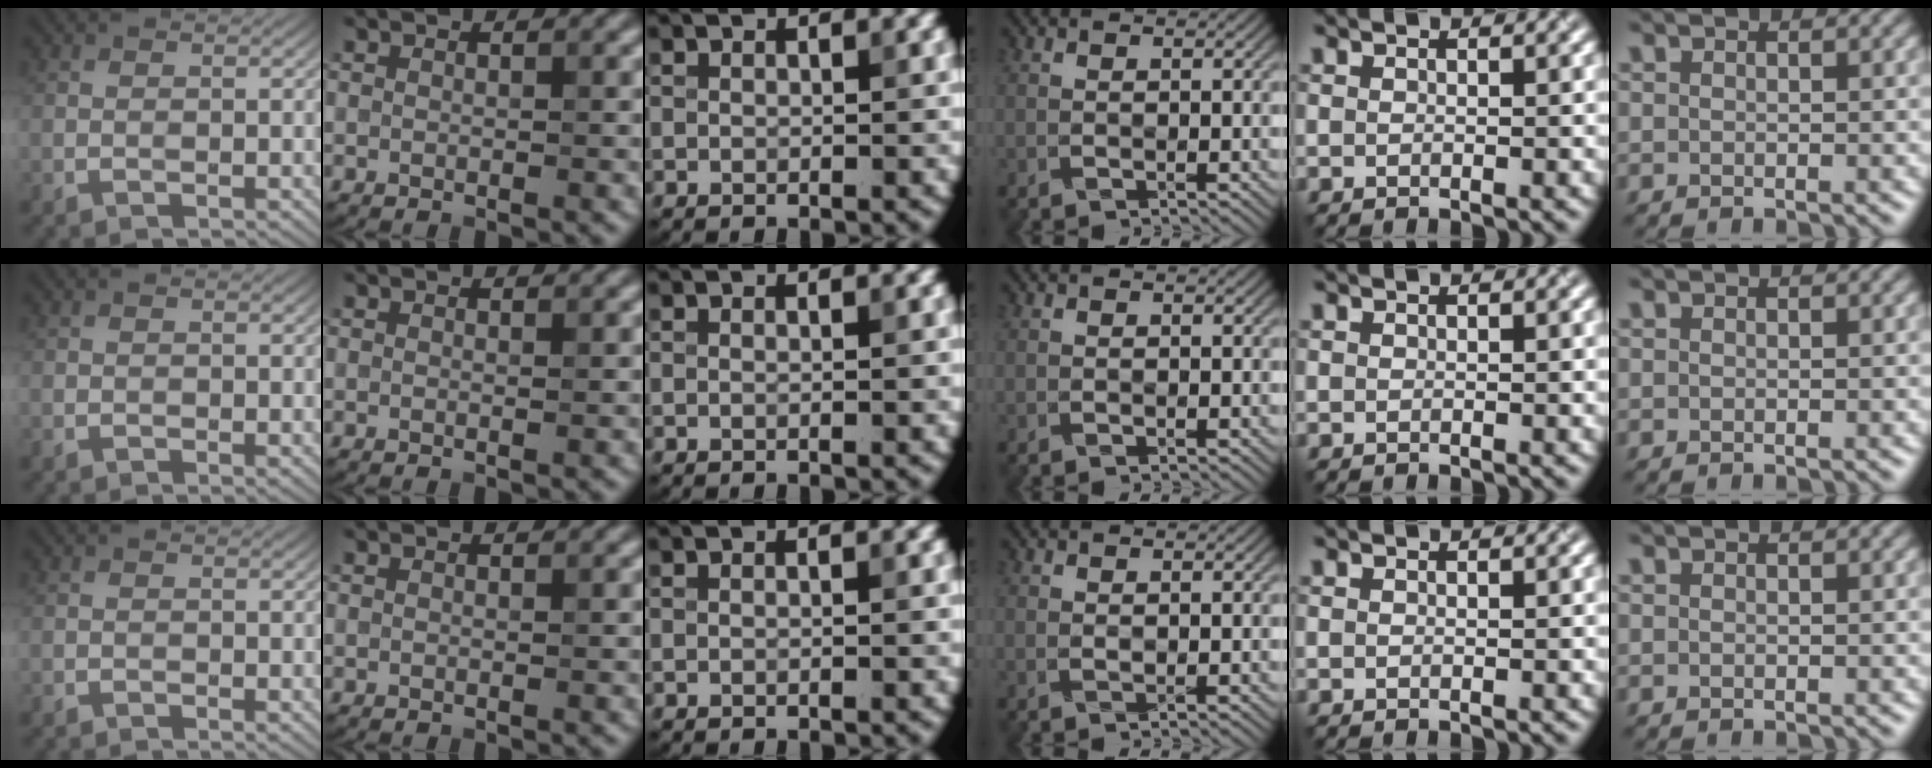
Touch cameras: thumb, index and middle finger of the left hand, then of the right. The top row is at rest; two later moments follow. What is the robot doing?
{"motion": "wrap", "object": "aluminum foil"}